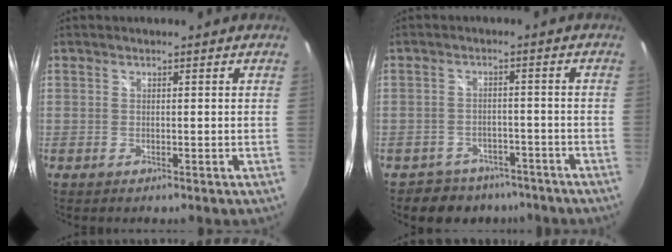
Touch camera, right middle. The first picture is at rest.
{"total": 8.0, "force": [-6.4, 4.7, 1.0], "torque": [-0.028, 0.017, -0.086]}